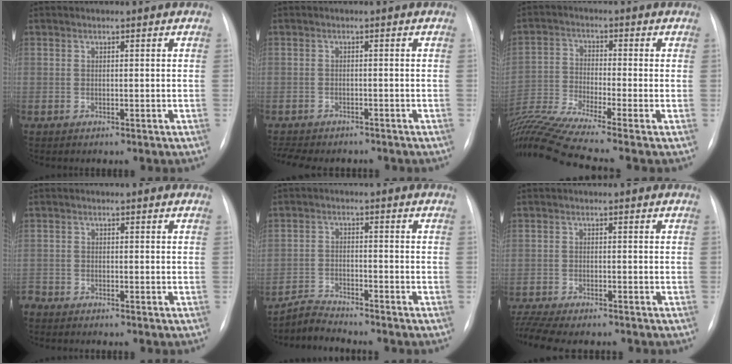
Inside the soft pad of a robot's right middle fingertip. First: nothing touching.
{"total": 8.6, "force": [-7.4, 3.0, 3.4], "torque": [-0.058, 0.000, -0.099]}
{"total": 13.4, "force": [-11.1, -2.0, 7.1], "torque": [-0.145, -0.010, -0.203]}
{"total": 1.5, "force": [-1.5, 0.3, -0.1], "torque": [0.005, -0.003, -0.027]}
{"total": 3.6, "force": [-3.5, -0.4, -0.6], "torque": [0.009, -0.018, -0.067]}
{"total": 8.9, "force": [-7.7, 1.7, 4.0], "torque": [-0.070, -0.002, -0.121]}